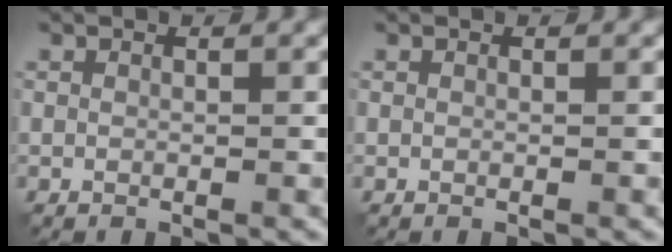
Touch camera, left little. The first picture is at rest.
{"total": 0.0}